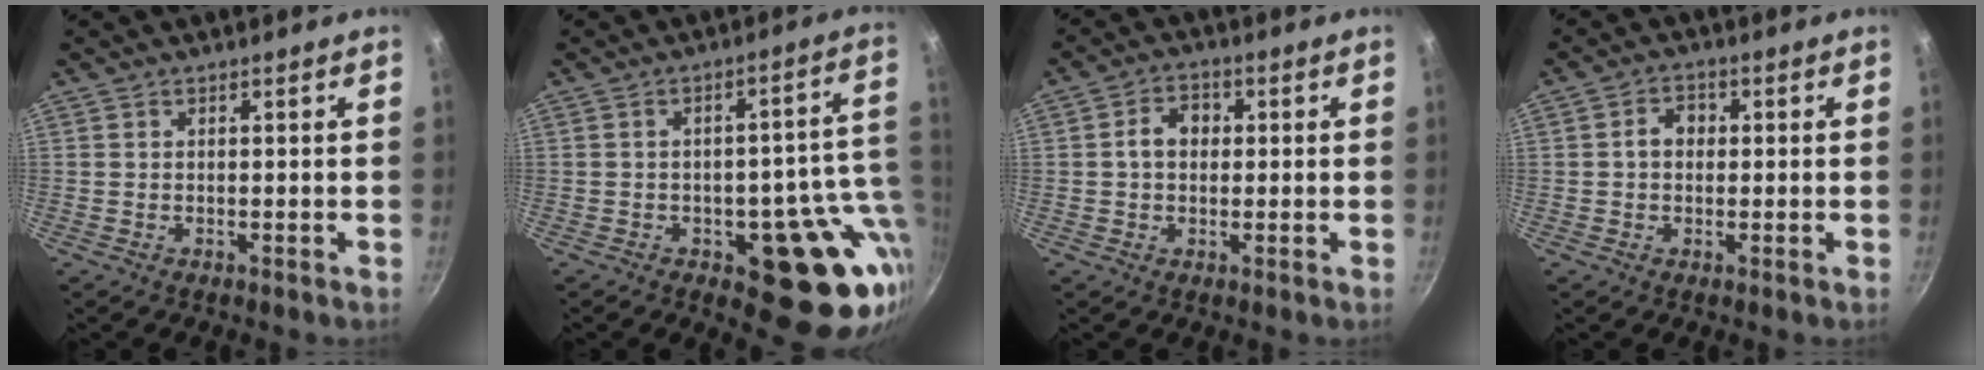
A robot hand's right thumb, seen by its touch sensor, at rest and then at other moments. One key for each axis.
{"total": 16.8, "fx": -2.9, "fy": 8.3, "fz": 14.3, "tx": -0.115, "ty": 0.012, "tz": -0.032}
{"total": 5.4, "fx": 0.5, "fy": 4.2, "fz": 3.3, "tx": -0.032, "ty": 0.014, "tz": 0.001}
{"total": 4.1, "fx": 0.3, "fy": 3.2, "fz": 2.5, "tx": -0.022, "ty": 0.010, "tz": -0.001}